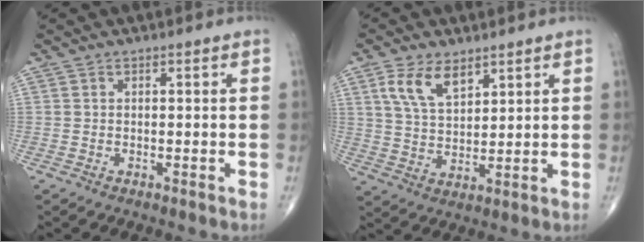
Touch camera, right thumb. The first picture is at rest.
{"total": 8.1, "force": [4.5, 4.1, 5.3], "torque": [-0.088, -0.020, 0.092]}